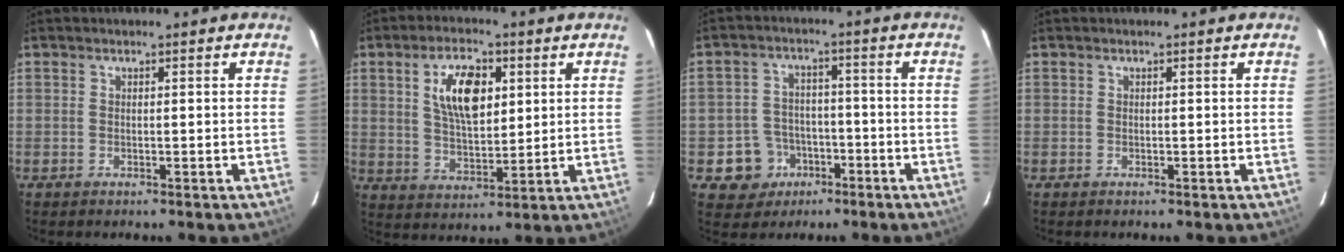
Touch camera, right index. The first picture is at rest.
{"total": 10.5, "force": [3.5, 5.0, 8.6], "torque": [-0.158, 0.011, 0.067]}
{"total": 7.7, "force": [-3.6, 6.7, 0.9], "torque": [-0.038, 0.026, -0.046]}
{"total": 0.0}